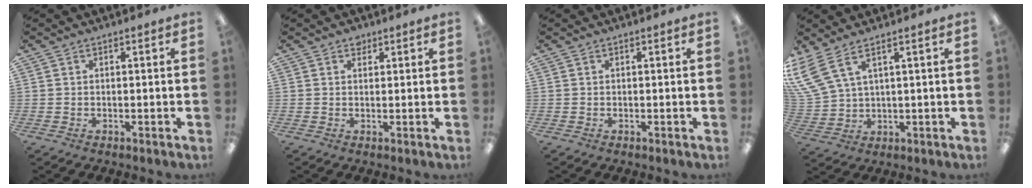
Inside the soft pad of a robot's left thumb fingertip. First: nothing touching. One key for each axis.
{"total": 1.8, "fx": 1.4, "fy": 1.0, "fz": 0.4, "tx": 0.006, "ty": -0.007, "tz": 0.022}
{"total": 0.0}
{"total": 8.7, "fx": 5.2, "fy": 3.7, "fz": 5.9, "tx": -0.135, "ty": -0.019, "tz": 0.103}